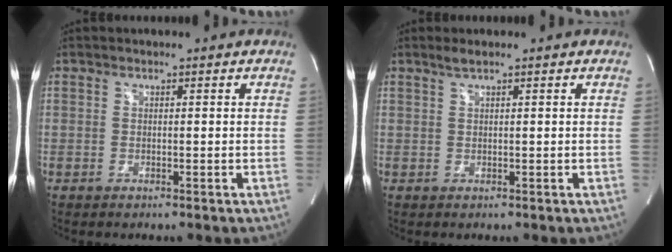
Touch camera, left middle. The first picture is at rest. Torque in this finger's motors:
{"motor_torque": [0.16, -0.08, -0.02, 0.01]}